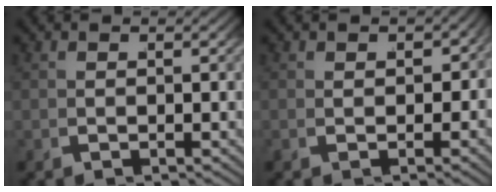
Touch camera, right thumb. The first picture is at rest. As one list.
[{"total": 2.7, "force": [-0.6, 2.3, 1.3], "torque": [-0.023, -0.023, 0.005]}]